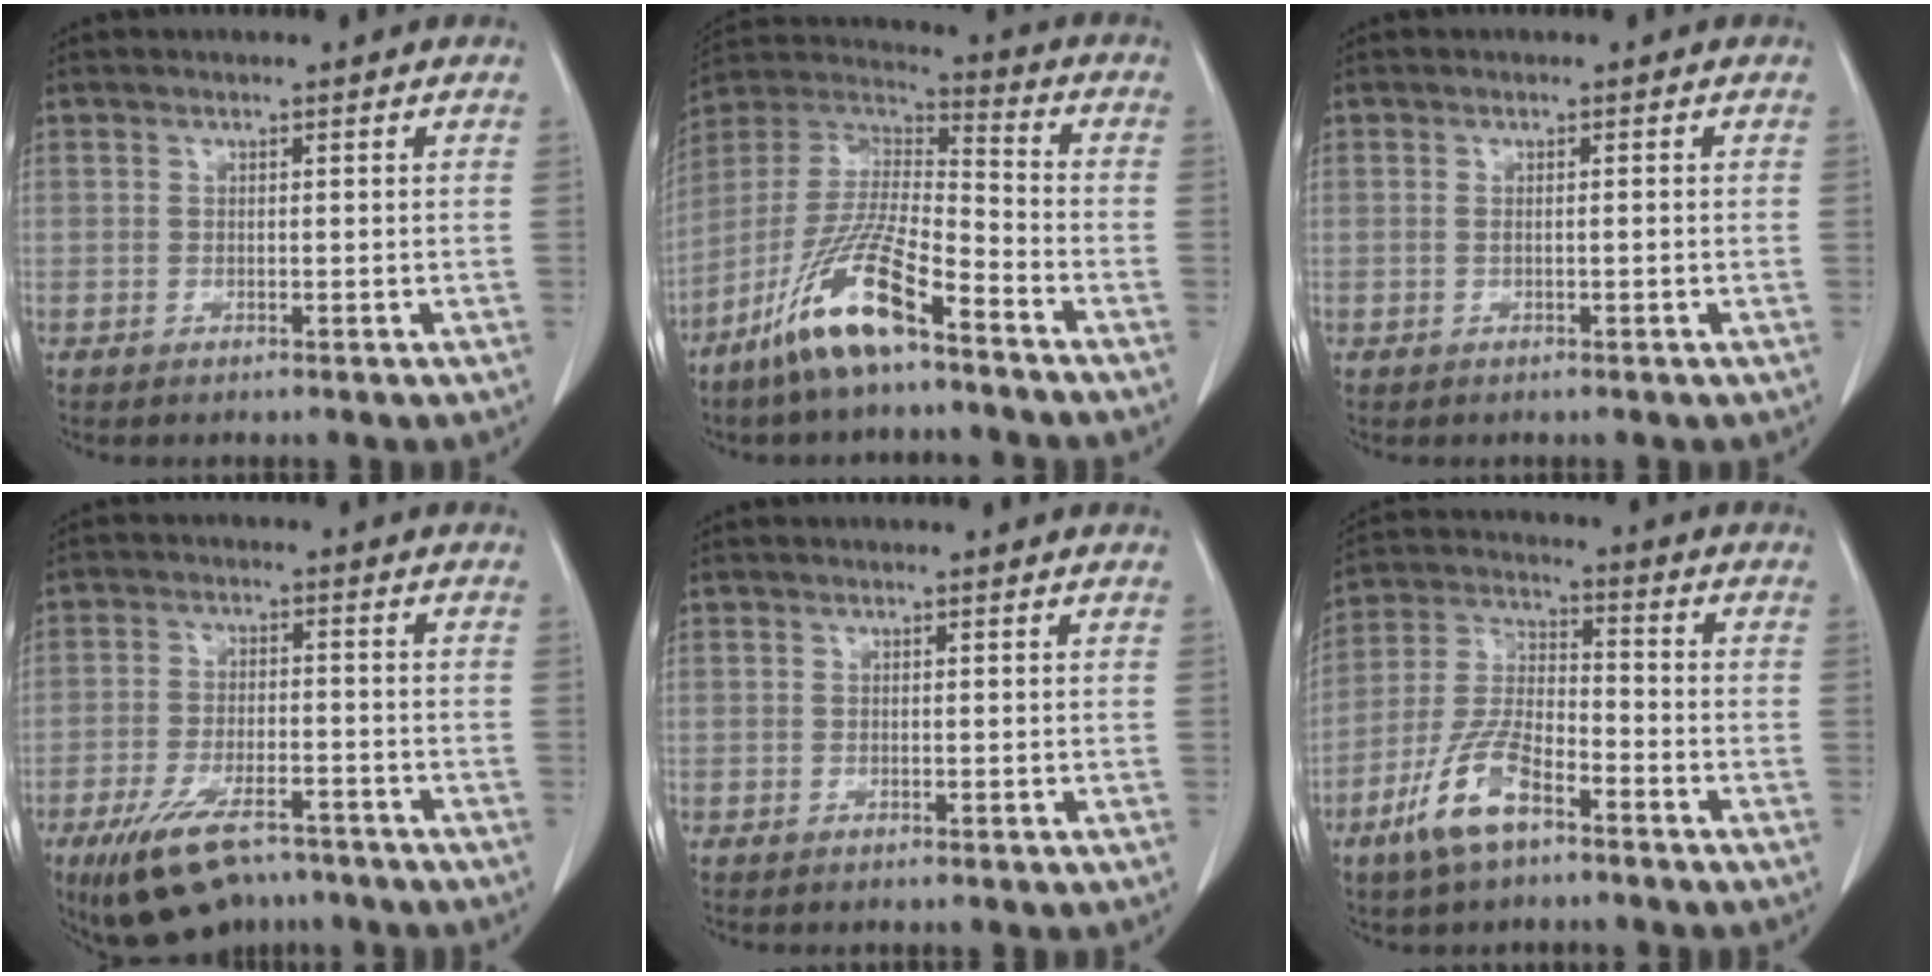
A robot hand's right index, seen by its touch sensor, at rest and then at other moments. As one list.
[{"total": 15.0, "force": [-9.4, 2.3, 11.5], "torque": [-0.240, -0.014, -0.180]}, {"total": 0.6, "force": [-0.1, 0.1, 0.6], "torque": [-0.010, 0.002, 0.003]}, {"total": 11.6, "force": [-8.3, 4.4, 6.8], "torque": [-0.130, -0.006, -0.137]}, {"total": 0.0}, {"total": 10.5, "force": [-6.2, 3.5, 7.7], "torque": [-0.174, 0.000, -0.121]}]